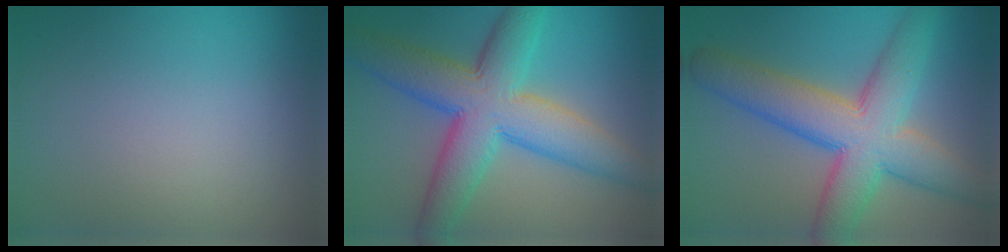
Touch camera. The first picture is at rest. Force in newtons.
{"total": 9.9, "press": 9.9, "slide": 0.4}
{"total": 9.4, "press": 9.4, "slide": 0.5}